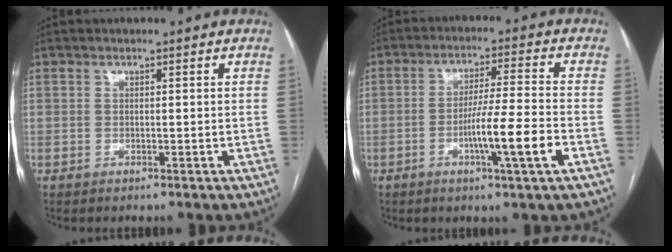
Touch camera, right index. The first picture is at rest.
{"total": 9.4, "force": [-3.3, -0.8, 8.8], "torque": [-0.148, -0.008, -0.060]}